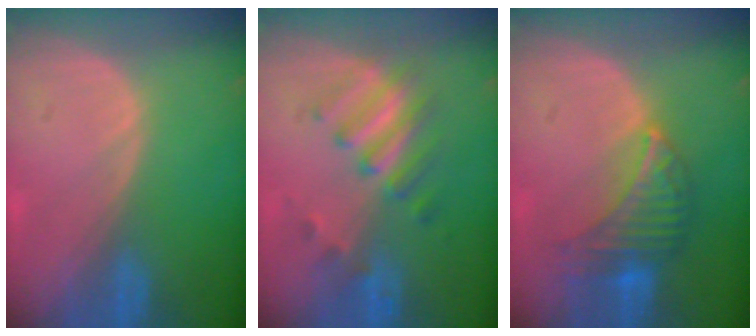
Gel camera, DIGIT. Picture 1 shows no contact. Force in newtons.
{"total": 5.8, "press": 5.7, "slide": 0.9}
{"total": 7.1, "press": 6.7, "slide": 2.2}